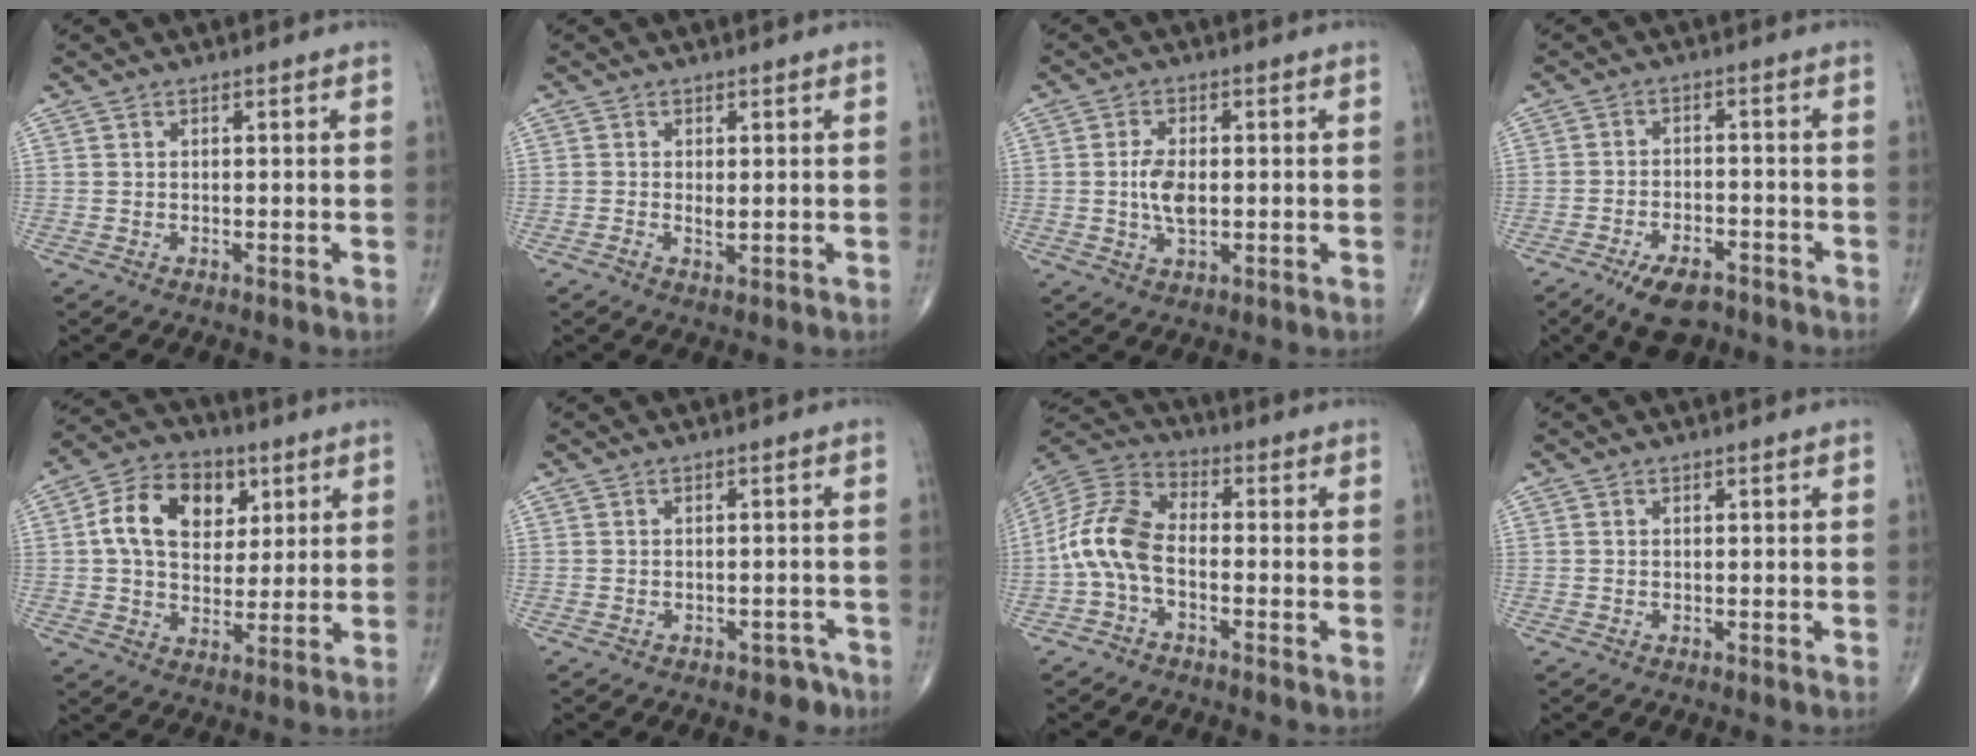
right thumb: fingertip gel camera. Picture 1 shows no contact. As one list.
[{"total": 0.7, "force": [0.0, 0.4, 0.6], "torque": [-0.015, -0.003, 0.001]}, {"total": 8.2, "force": [-0.3, 4.5, 6.8], "torque": [-0.124, -0.002, -0.005]}, {"total": 7.8, "force": [-5.4, 3.6, 4.3], "torque": [-0.066, 0.022, -0.090]}, {"total": 13.8, "force": [3.8, 9.8, 8.9], "torque": [-0.124, 0.002, 0.059]}, {"total": 2.7, "force": [-2.0, 1.7, 0.7], "torque": [0.000, 0.020, -0.022]}, {"total": 10.8, "force": [-2.4, 6.1, 8.6], "torque": [-0.178, 0.035, -0.061]}, {"total": 0.0}]